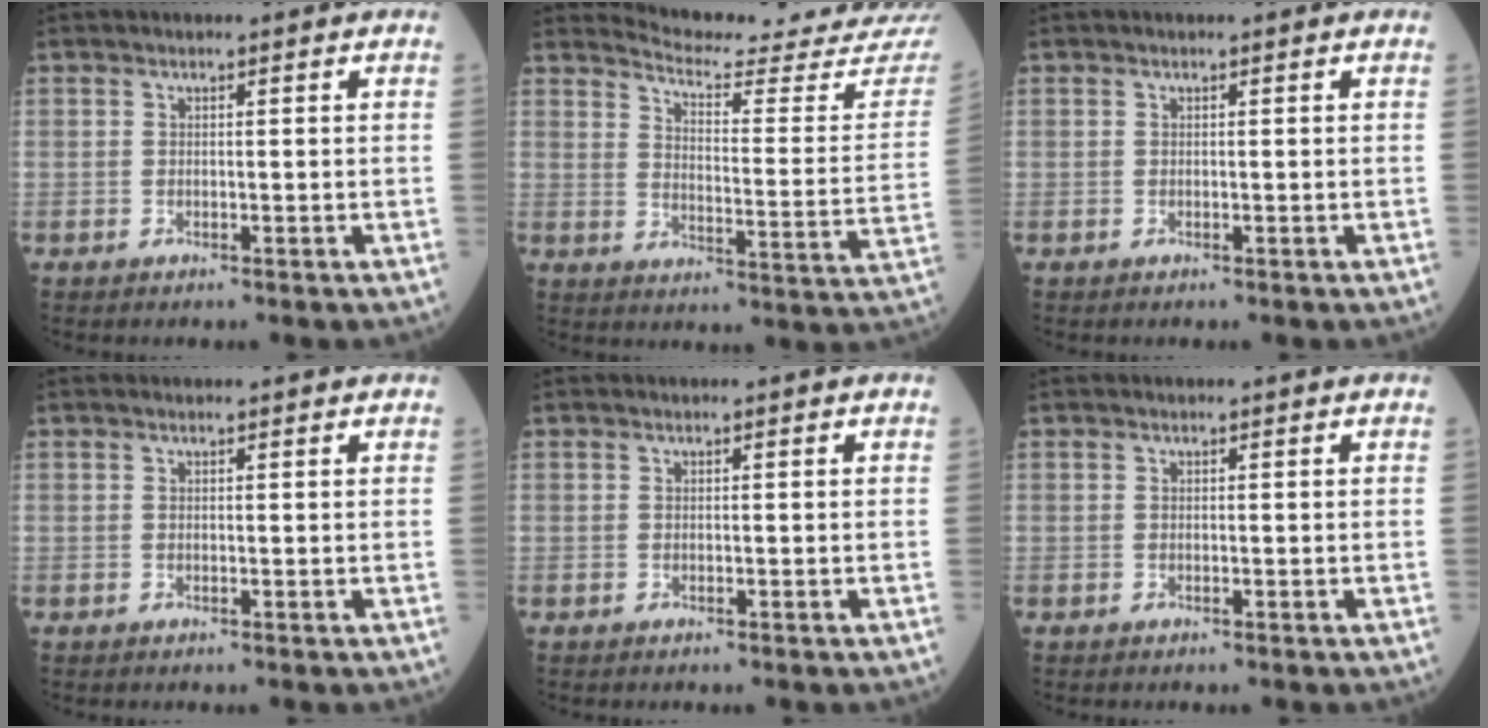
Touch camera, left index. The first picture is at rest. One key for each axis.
{"total": 19.6, "fx": 19.4, "fy": -0.1, "fz": 3.2, "tx": -0.044, "ty": -0.134, "tz": 0.226}
{"total": 0.0}
{"total": 0.9, "fx": 0.9, "fy": 0.1, "fz": 0.2, "tx": -0.008, "ty": 0.006, "tz": 0.011}
{"total": 0.0}
{"total": 0.0}